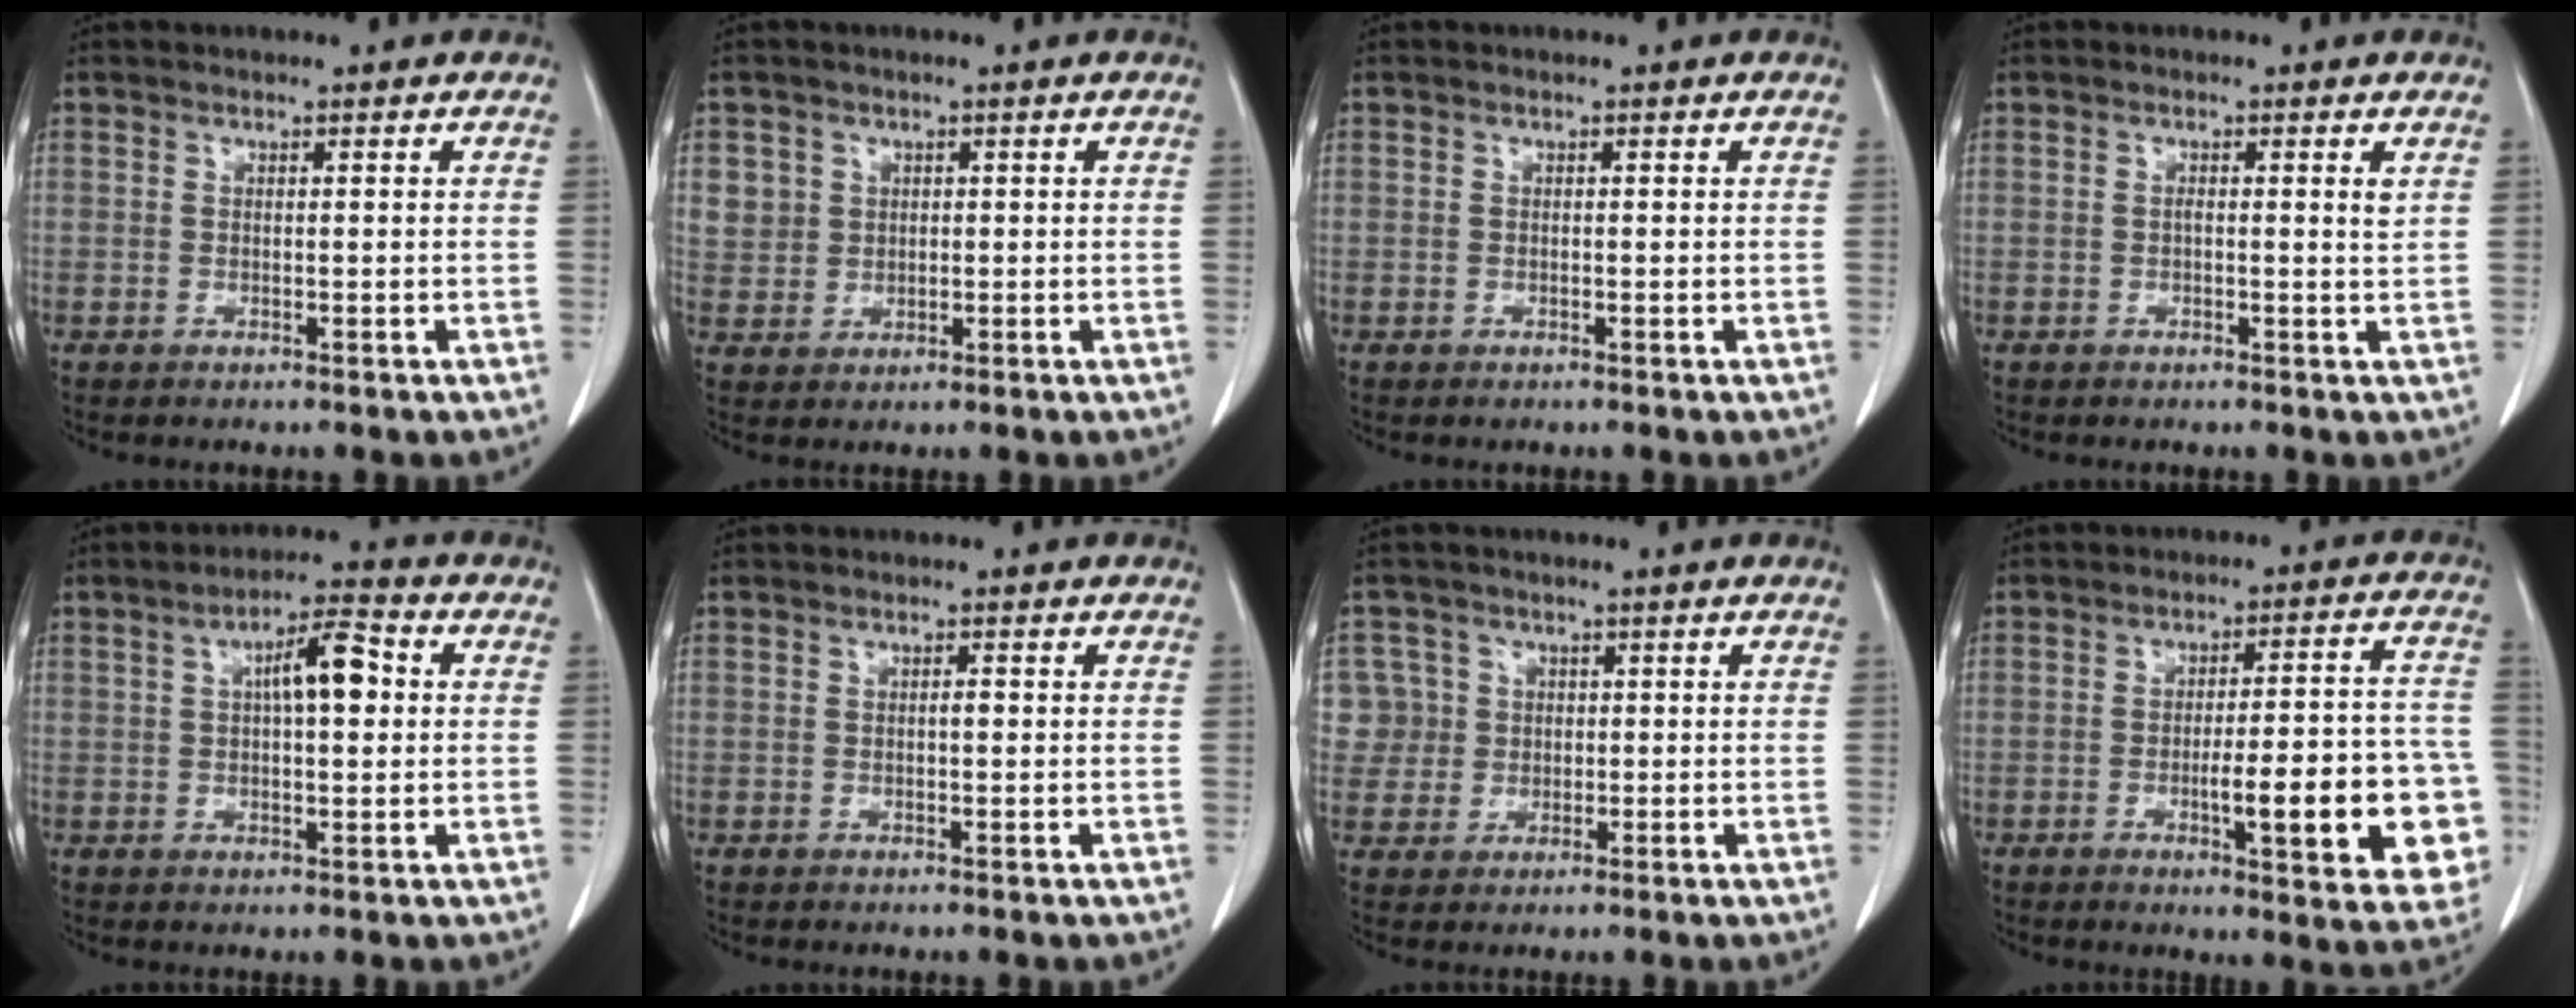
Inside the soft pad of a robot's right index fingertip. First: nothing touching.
{"total": 4.2, "force": [1.4, 3.9, 0.4], "torque": [-0.001, 0.001, 0.032]}
{"total": 0.0}
{"total": 1.7, "force": [0.4, 0.0, 1.6], "torque": [-0.030, 0.001, 0.004]}
{"total": 7.4, "force": [1.5, 2.0, 7.0], "torque": [-0.115, 0.019, 0.021]}
{"total": 0.9, "force": [0.0, 0.3, 0.8], "torque": [-0.013, 0.003, 0.001]}
{"total": 6.7, "force": [1.2, 6.5, 0.0], "torque": [0.003, 0.027, 0.032]}
{"total": 16.5, "force": [-4.6, 3.2, 15.5], "torque": [-0.130, 0.028, -0.046]}